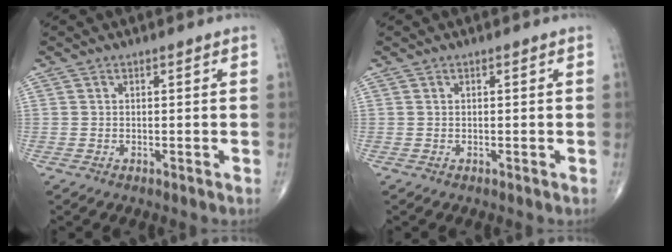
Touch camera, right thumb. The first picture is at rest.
{"total": 0.0}